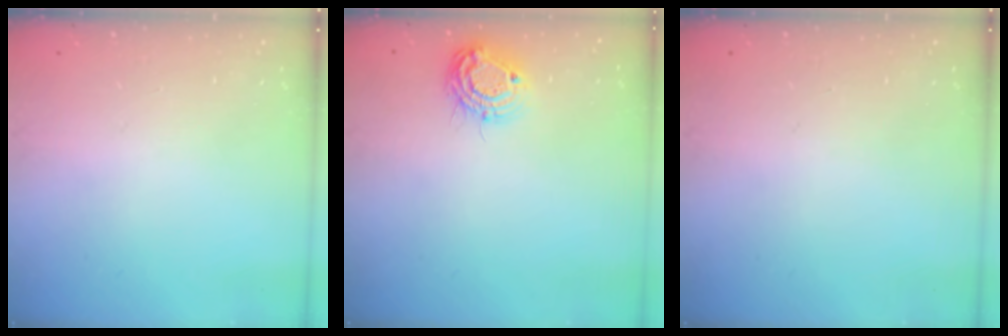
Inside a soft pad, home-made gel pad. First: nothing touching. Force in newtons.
{"total": 9.6, "press": 9.6, "slide": 0.8}
{"total": 0.0}